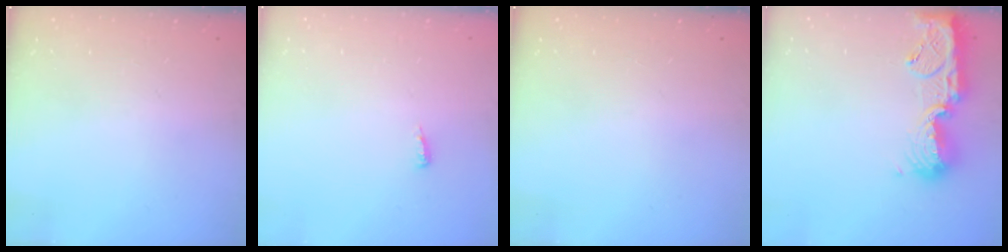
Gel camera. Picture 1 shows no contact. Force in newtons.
{"total": 4.9, "press": 4.9, "slide": 0.5}
{"total": 0.0}
{"total": 14.6, "press": 14.5, "slide": 1.4}